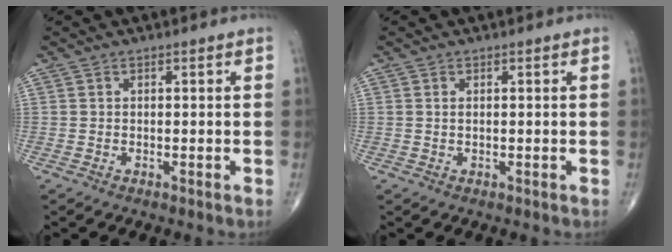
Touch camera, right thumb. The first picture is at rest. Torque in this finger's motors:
{"motor_torque": [-0.24, 0.00, 0.02, 0.07, -0.01]}